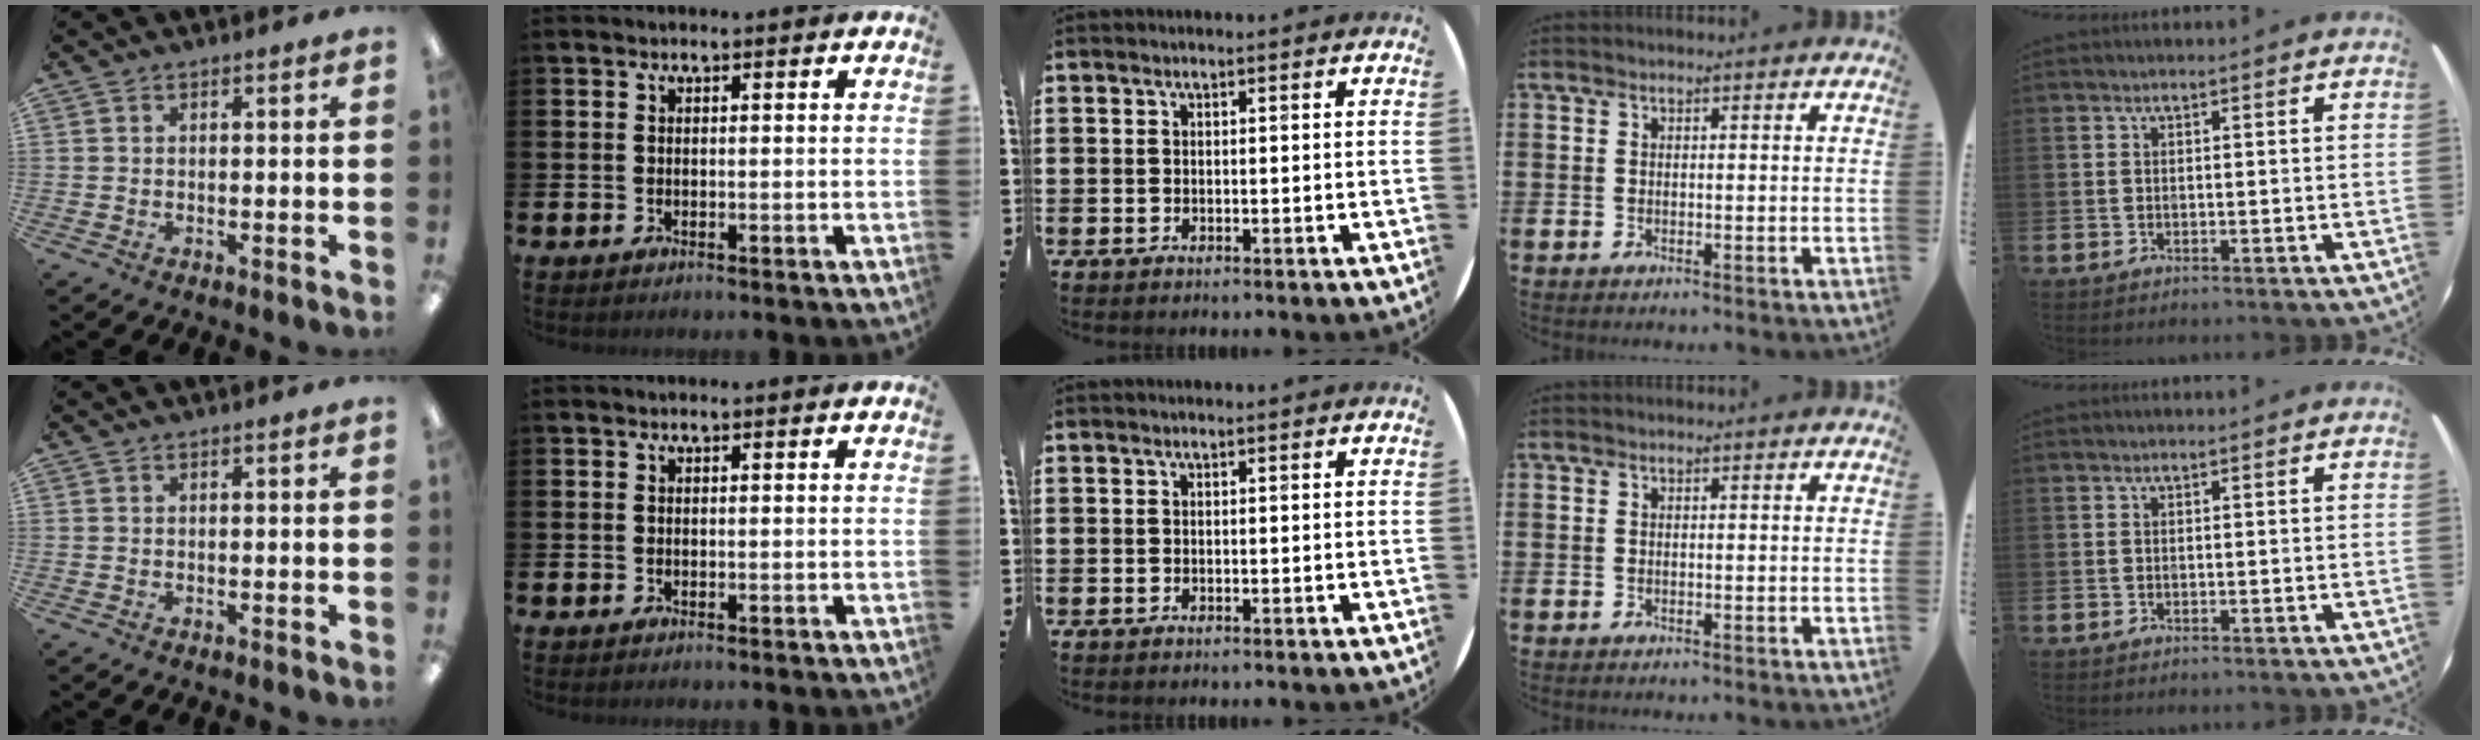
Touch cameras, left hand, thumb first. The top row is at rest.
{}